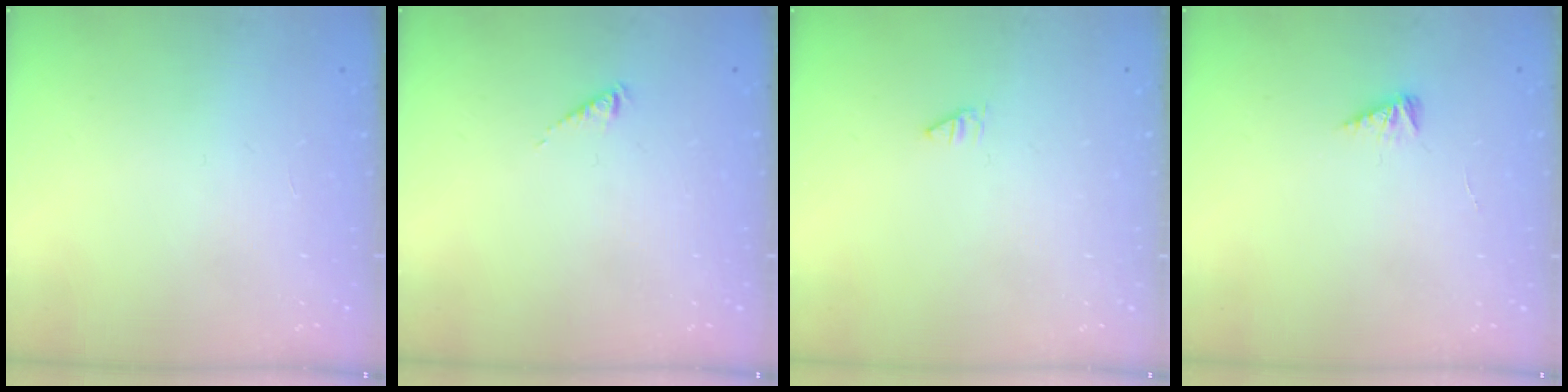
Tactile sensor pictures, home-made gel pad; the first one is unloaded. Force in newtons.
{"total": 1.0, "press": 1.0, "slide": 0.3}
{"total": 0.0}
{"total": 2.3, "press": 2.3, "slide": 0.4}